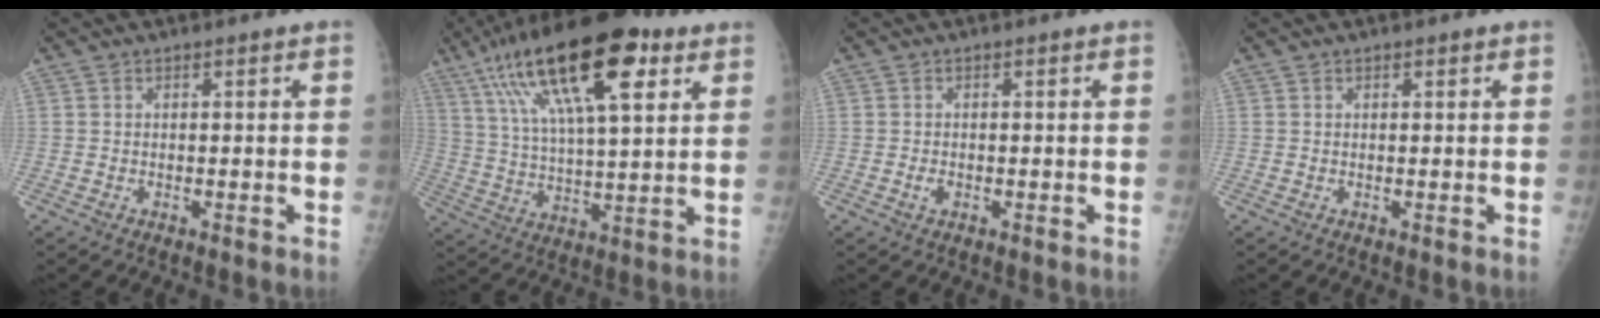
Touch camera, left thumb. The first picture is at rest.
{"total": 24.0, "force": [11.7, 8.3, 19.3], "torque": [-0.326, -0.009, 0.196]}
{"total": 1.2, "force": [-0.4, 0.8, 0.8], "torque": [-0.015, -0.001, -0.007]}
{"total": 0.6, "force": [0.4, 0.4, 0.3], "torque": [0.001, -0.001, 0.003]}